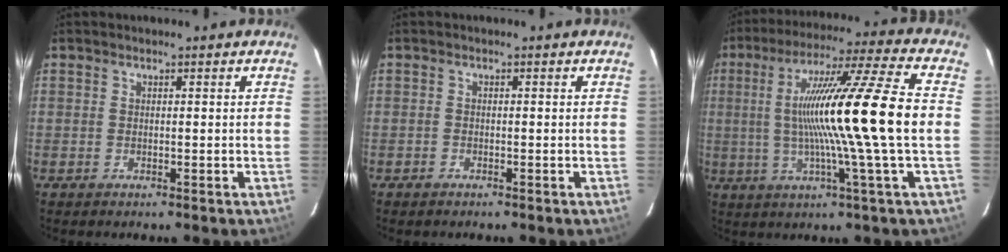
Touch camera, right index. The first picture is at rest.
{"total": 1.1, "force": [-0.7, 0.7, 0.5], "torque": [-0.015, 0.001, -0.011]}
{"total": 20.0, "force": [-0.2, -1.7, 20.0], "torque": [-0.344, 0.006, -0.018]}